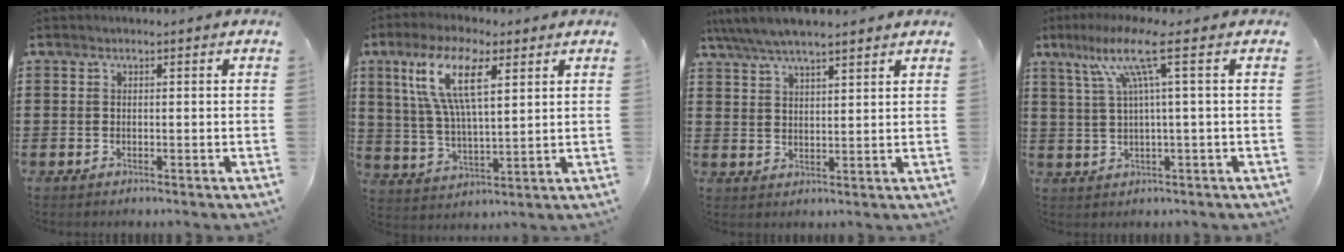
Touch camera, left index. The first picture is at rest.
{"total": 11.5, "force": [5.6, 3.7, 9.3], "torque": [-0.190, 0.005, 0.100]}
{"total": 5.0, "force": [4.3, 0.9, 2.3], "torque": [-0.059, -0.009, 0.077]}
{"total": 9.1, "force": [3.2, 0.1, 8.5], "torque": [-0.183, 0.000, 0.045]}